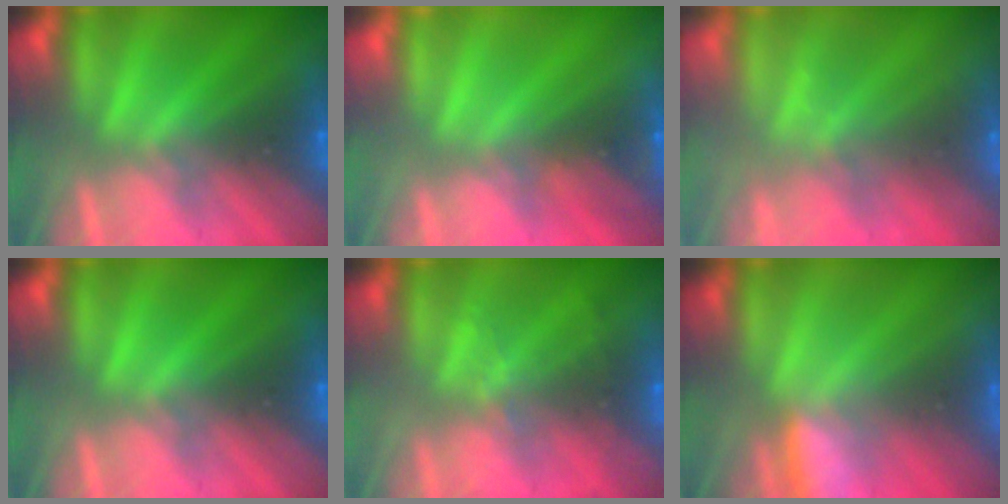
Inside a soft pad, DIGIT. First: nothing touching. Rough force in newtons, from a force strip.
{"total": 2.7}
{"total": 2.2}
{"total": 0.0}
{"total": 2.3}
{"total": 2.9}